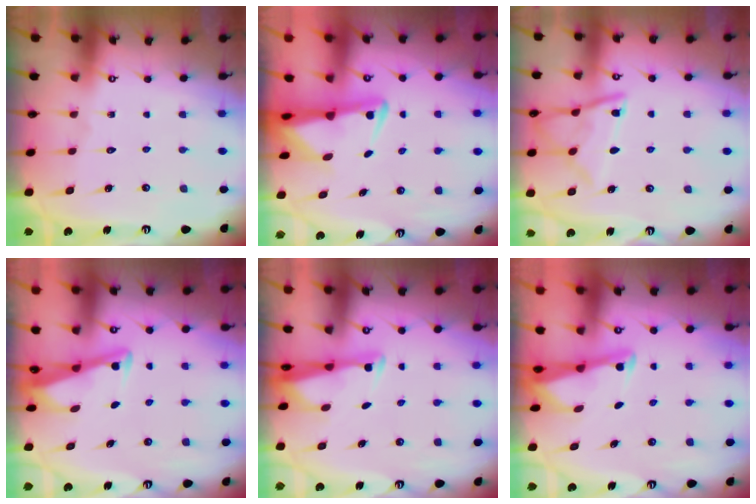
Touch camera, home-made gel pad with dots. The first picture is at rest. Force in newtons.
{"total": 3.9, "press": 3.8, "slide": 1.0}
{"total": 11.9, "press": 11.8, "slide": 1.1}
{"total": 3.4, "press": 3.4, "slide": 0.3}
{"total": 3.1, "press": 3.0, "slide": 0.8}
{"total": 2.9, "press": 2.9, "slide": 0.2}